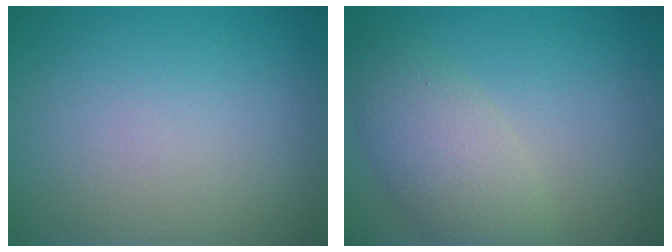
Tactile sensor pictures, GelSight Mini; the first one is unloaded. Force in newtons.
{"total": 4.6, "press": 4.6, "slide": 0.3}